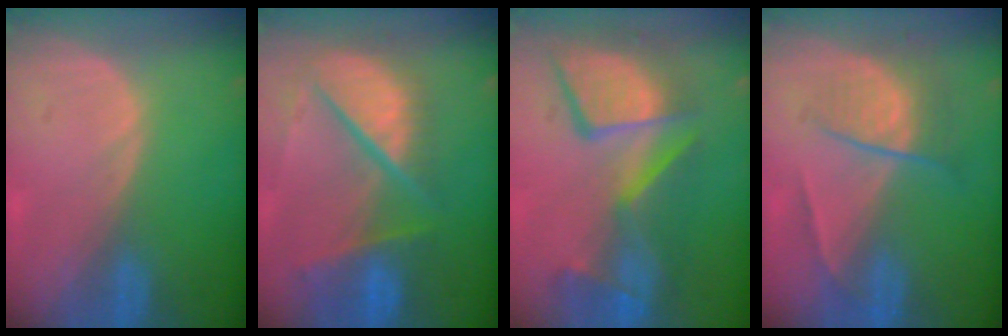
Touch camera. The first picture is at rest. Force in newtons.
{"total": 11.0, "press": 9.1, "slide": 6.2}
{"total": 12.2, "press": 11.1, "slide": 5.1}
{"total": 6.8, "press": 5.9, "slide": 3.4}